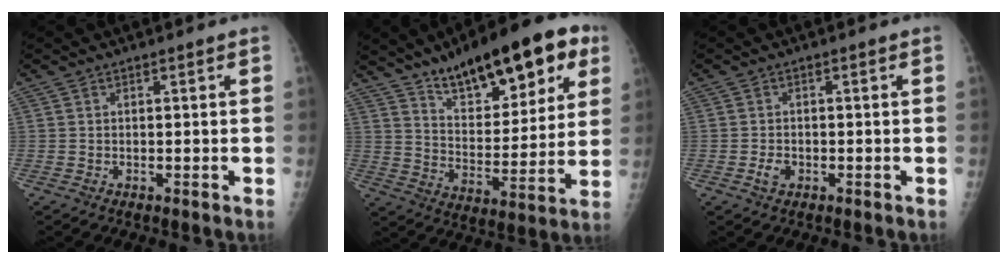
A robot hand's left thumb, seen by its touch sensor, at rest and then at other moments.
{"total": 22.9, "force": [13.5, 9.2, 15.9], "torque": [-0.188, -0.043, 0.212]}
{"total": 2.1, "force": [-0.8, 1.5, 1.2], "torque": [-0.018, 0.002, -0.014]}